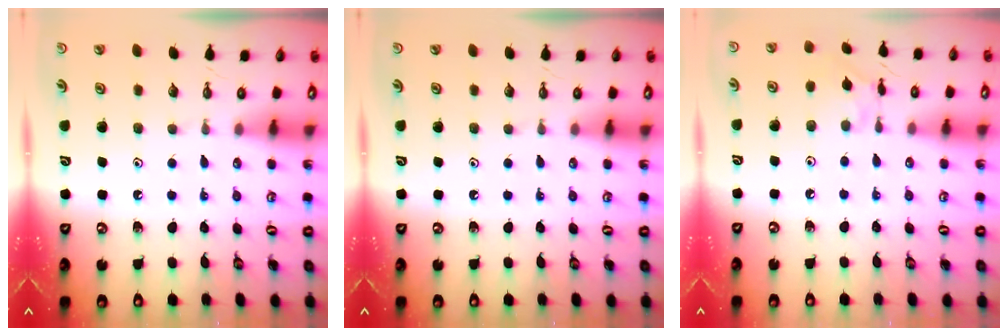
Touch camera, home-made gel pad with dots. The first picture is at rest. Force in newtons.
{"total": 0.0}
{"total": 6.0, "press": 5.9, "slide": 0.6}